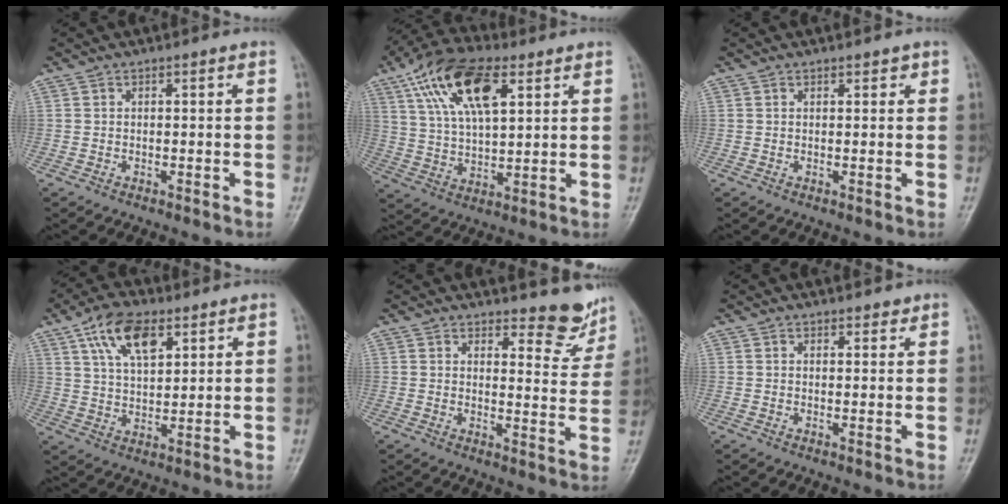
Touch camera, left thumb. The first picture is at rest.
{"total": 16.1, "force": [7.2, 7.3, 12.4], "torque": [-0.217, -0.004, 0.129]}
{"total": 1.1, "force": [0.8, 0.6, 0.5], "torque": [0.003, -0.003, 0.006]}
{"total": 10.6, "force": [5.4, 5.2, 7.5], "torque": [-0.120, -0.017, 0.101]}
{"total": 10.0, "force": [8.9, 3.4, 3.1], "torque": [-0.008, -0.086, 0.096]}
{"total": 1.5, "force": [1.2, 0.8, 0.3], "torque": [0.008, -0.008, 0.013]}